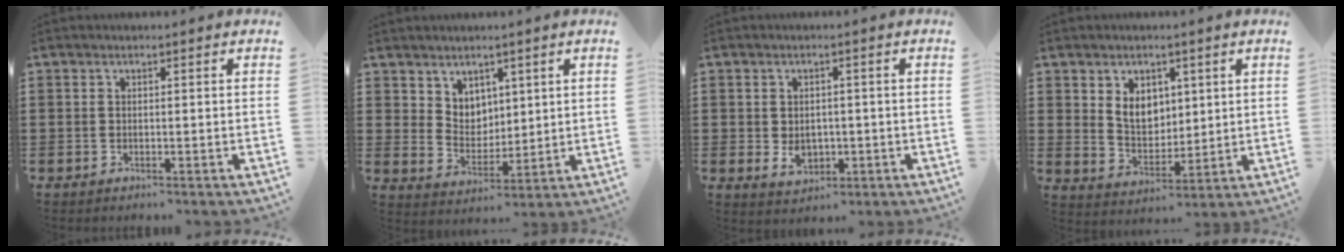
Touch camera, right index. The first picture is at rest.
{"total": 5.1, "force": [3.6, 3.5, 0.3], "torque": [-0.027, -0.004, 0.068]}
{"total": 3.3, "force": [-0.4, 2.5, 2.1], "torque": [-0.037, 0.001, -0.010]}
{"total": 5.8, "force": [2.1, 4.4, 3.1], "torque": [-0.060, 0.006, 0.036]}